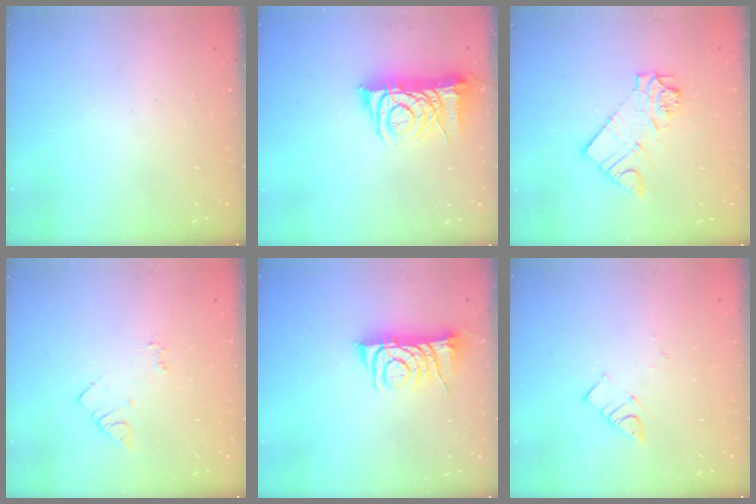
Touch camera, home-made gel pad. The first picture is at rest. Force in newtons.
{"total": 9.5, "press": 9.4, "slide": 1.1}
{"total": 10.0, "press": 10.0, "slide": 0.9}
{"total": 4.2, "press": 4.1, "slide": 0.6}
{"total": 8.3, "press": 8.3, "slide": 0.4}
{"total": 3.9, "press": 3.9, "slide": 0.5}